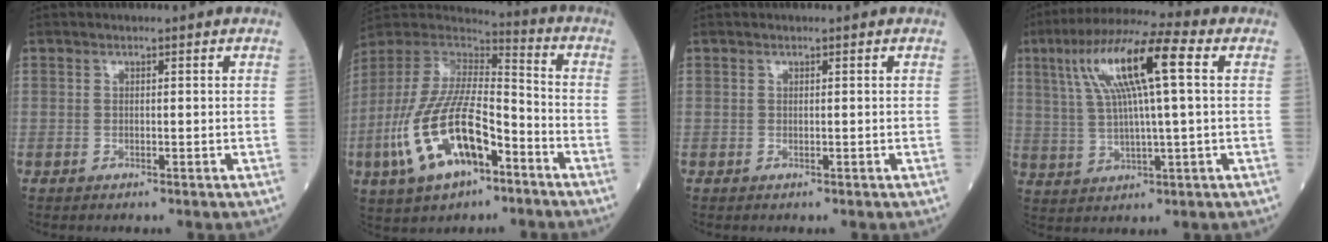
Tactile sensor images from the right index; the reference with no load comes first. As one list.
[{"total": 18.9, "force": [-7.8, 7.3, 15.6], "torque": [-0.339, -0.004, -0.138]}, {"total": 0.0}, {"total": 14.0, "force": [4.2, 1.6, 13.3], "torque": [-0.257, 0.032, 0.073]}]